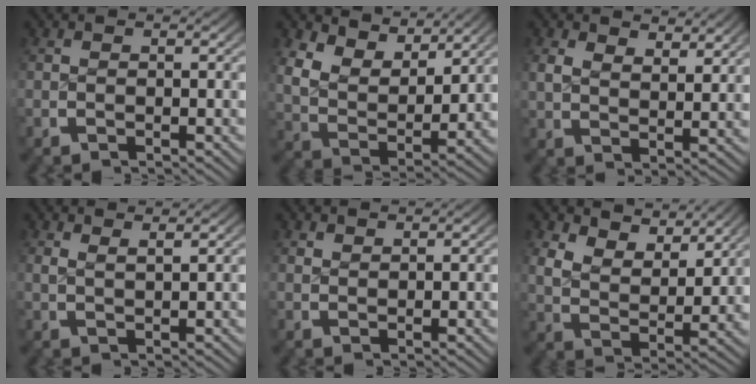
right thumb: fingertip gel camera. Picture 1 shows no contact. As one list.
[{"total": 8.4, "force": [3.4, 5.4, 5.5], "torque": [-0.126, -0.022, 0.065]}, {"total": 3.2, "force": [2.3, 1.4, 1.7], "torque": [-0.025, -0.011, 0.050]}, {"total": 1.9, "force": [1.6, 0.1, 0.9], "torque": [-0.016, -0.001, 0.038]}, {"total": 1.2, "force": [1.2, 0.2, 0.1], "torque": [0.004, 0.001, 0.028]}, {"total": 6.2, "force": [3.1, 3.7, 3.8], "torque": [-0.085, -0.022, 0.064]}]